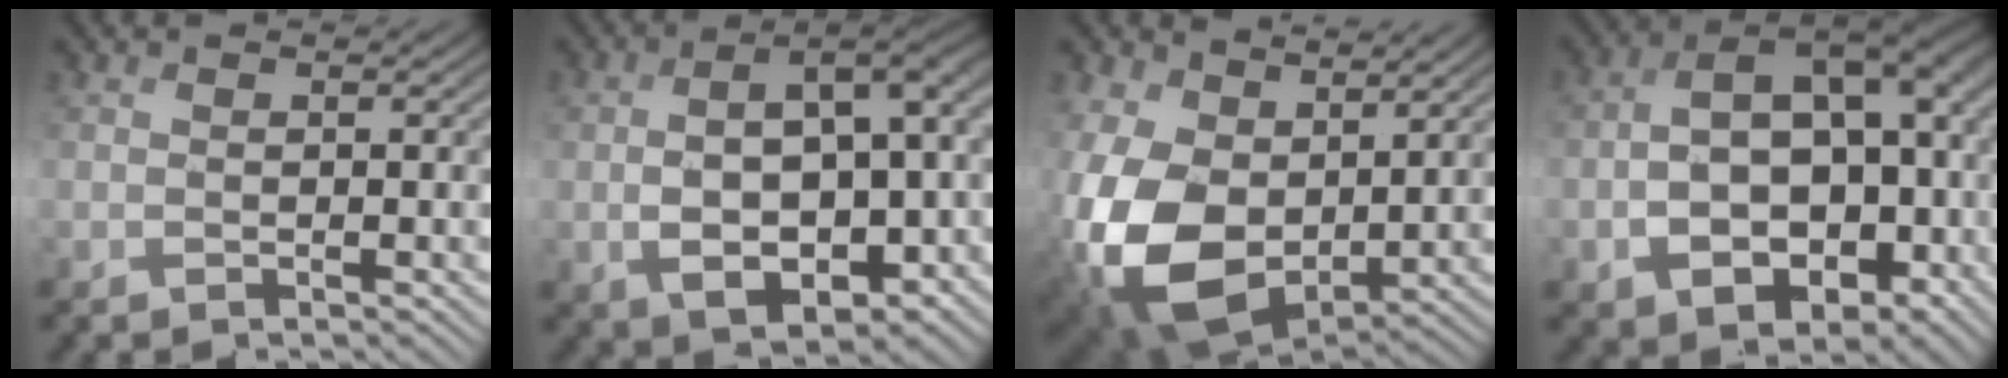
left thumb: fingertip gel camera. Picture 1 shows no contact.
{"total": 15.0, "force": [-2.5, 9.0, 11.8], "torque": [-0.203, -0.029, -0.018]}
{"total": 13.9, "force": [1.1, 9.7, 9.8], "torque": [-0.270, -0.028, 0.023]}
{"total": 15.2, "force": [-3.3, 9.2, 11.6], "torque": [-0.212, -0.016, -0.034]}